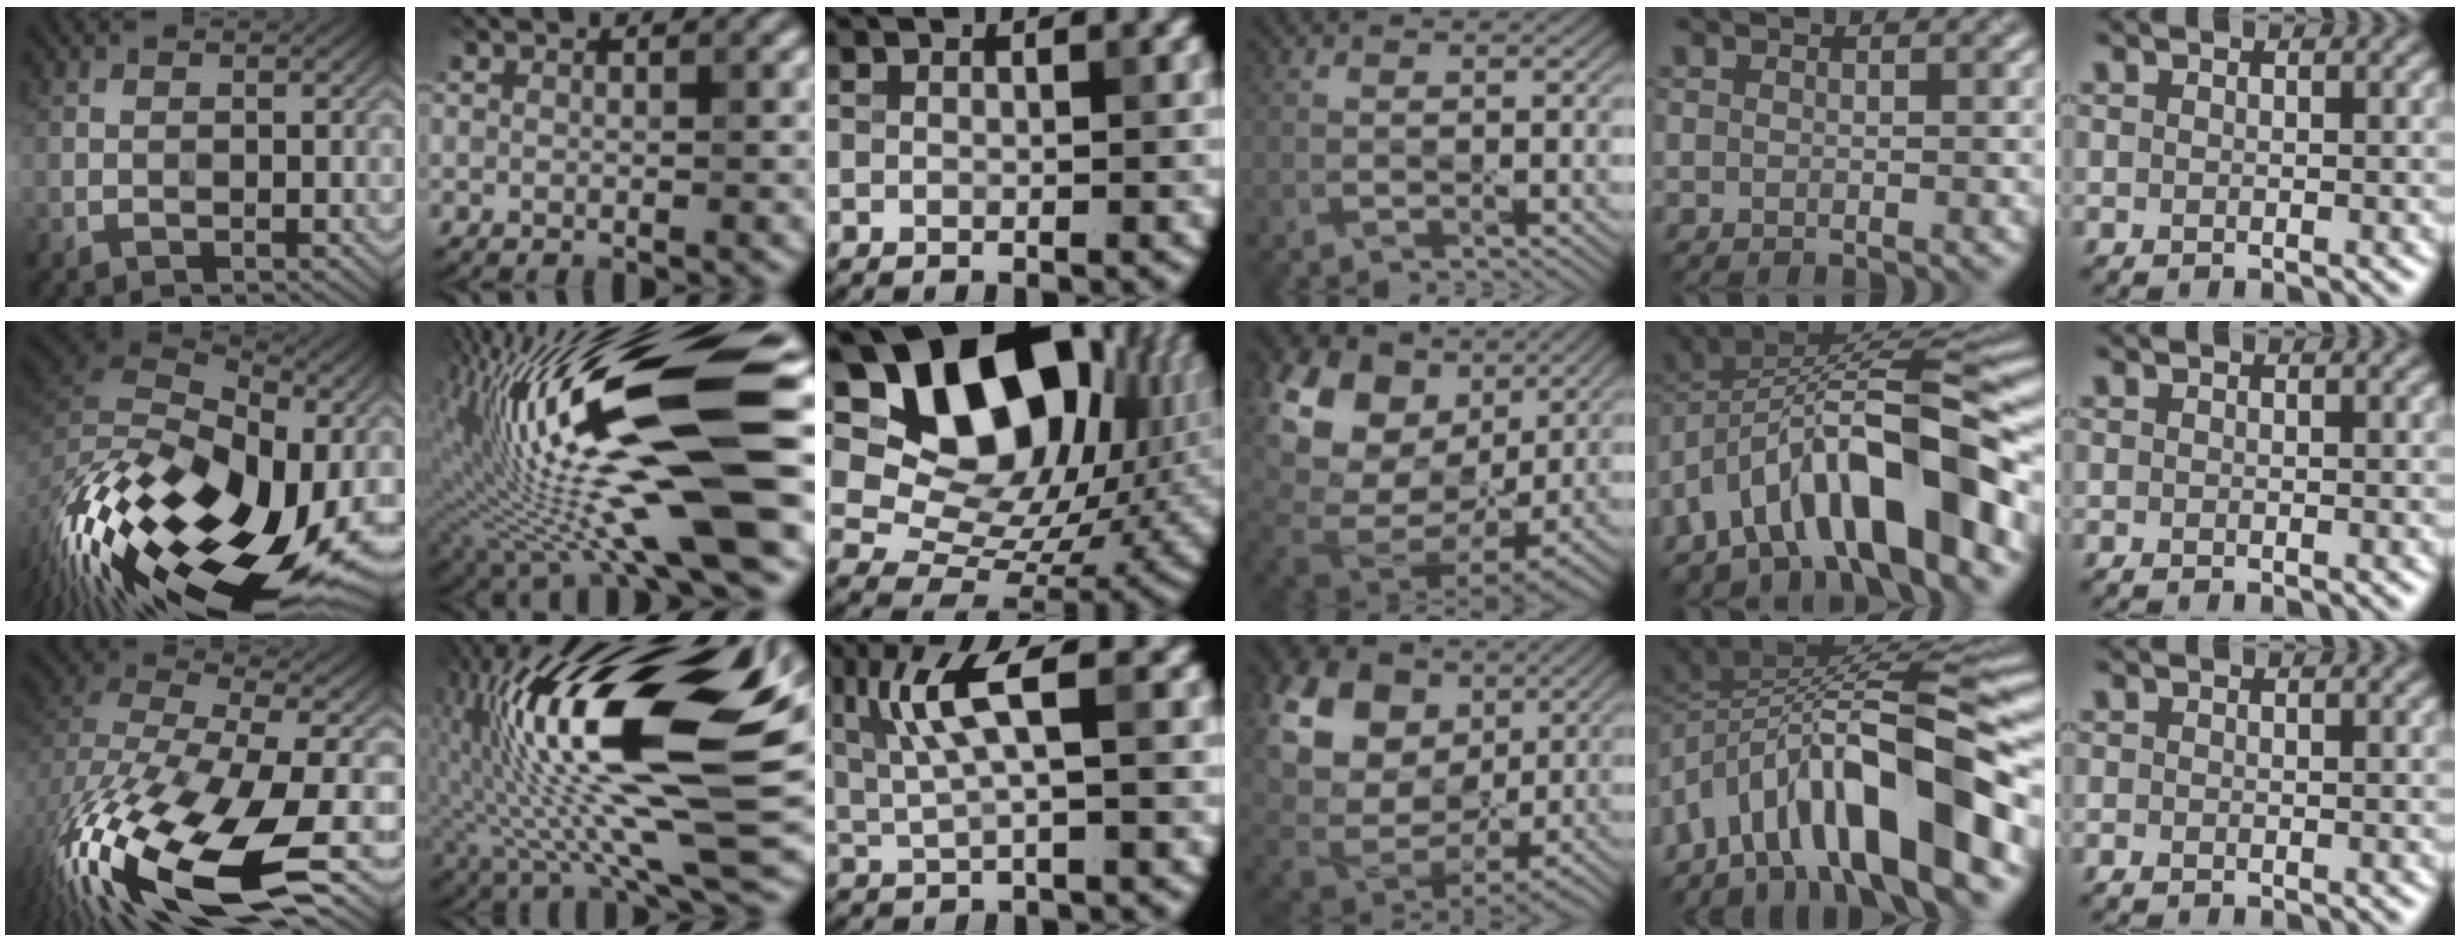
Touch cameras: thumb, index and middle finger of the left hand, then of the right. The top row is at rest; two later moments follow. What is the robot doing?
{"motion": "wipe", "object": "glass cup"}